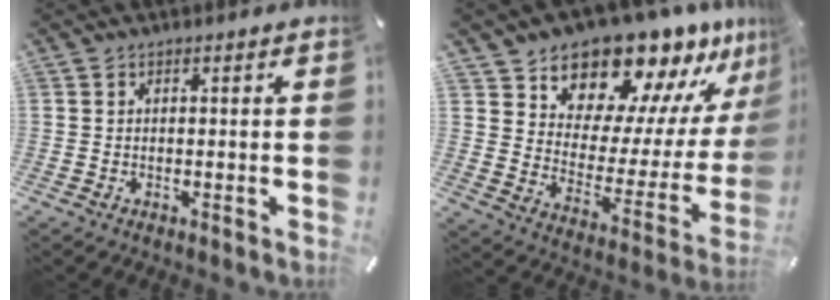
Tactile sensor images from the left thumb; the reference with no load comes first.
{"total": 16.0, "force": [14.6, 6.2, 2.1], "torque": [-0.038, -0.152, 0.249]}